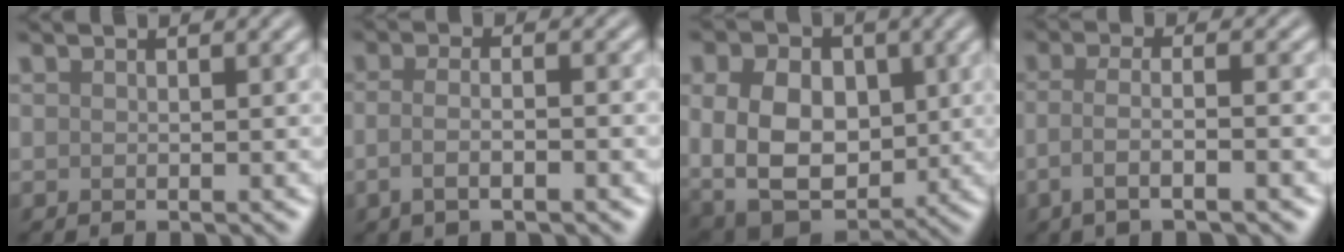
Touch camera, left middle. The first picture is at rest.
{"total": 3.2, "force": [-0.9, 1.2, 2.8], "torque": [-0.045, -0.004, -0.017]}
{"total": 10.8, "force": [0.7, 7.9, 7.3], "torque": [-0.147, -0.007, 0.017]}
{"total": 3.7, "force": [-1.3, 1.0, 3.3], "torque": [-0.056, -0.001, -0.036]}